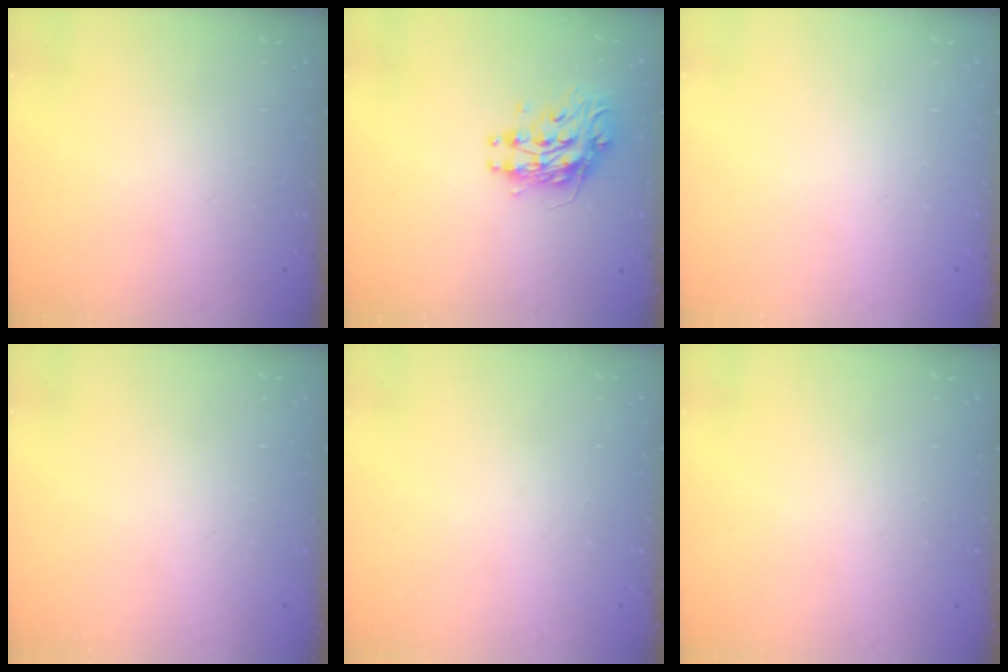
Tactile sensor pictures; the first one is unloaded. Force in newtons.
{"total": 10.3, "press": 10.3, "slide": 1.0}
{"total": 0.0}
{"total": 0.0}
{"total": 0.0}
{"total": 0.0}